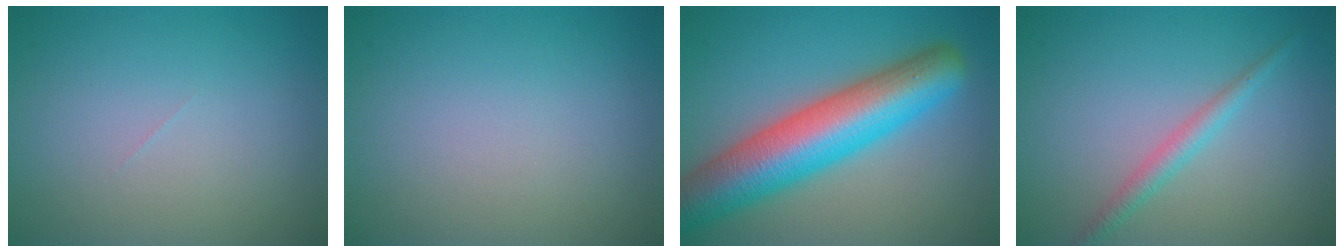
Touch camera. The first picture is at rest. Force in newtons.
{"total": 0.0}
{"total": 10.6, "press": 10.6, "slide": 0.4}
{"total": 1.9, "press": 1.9, "slide": 0.1}